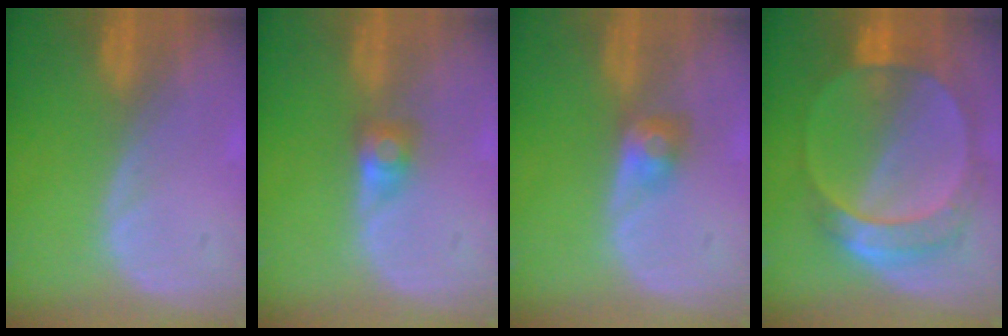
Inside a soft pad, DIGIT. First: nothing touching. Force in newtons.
{"total": 2.6, "press": 2.4, "slide": 1.0}
{"total": 3.0, "press": 2.6, "slide": 1.5}
{"total": 8.5, "press": 7.7, "slide": 3.5}